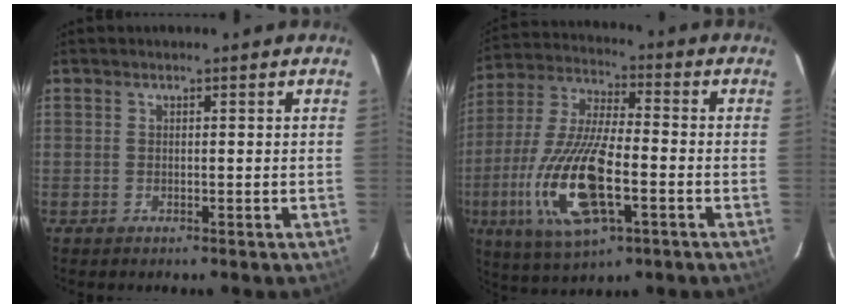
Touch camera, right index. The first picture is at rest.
{"total": 19.0, "force": [-5.8, 6.9, 16.7], "torque": [-0.360, -0.018, -0.108]}